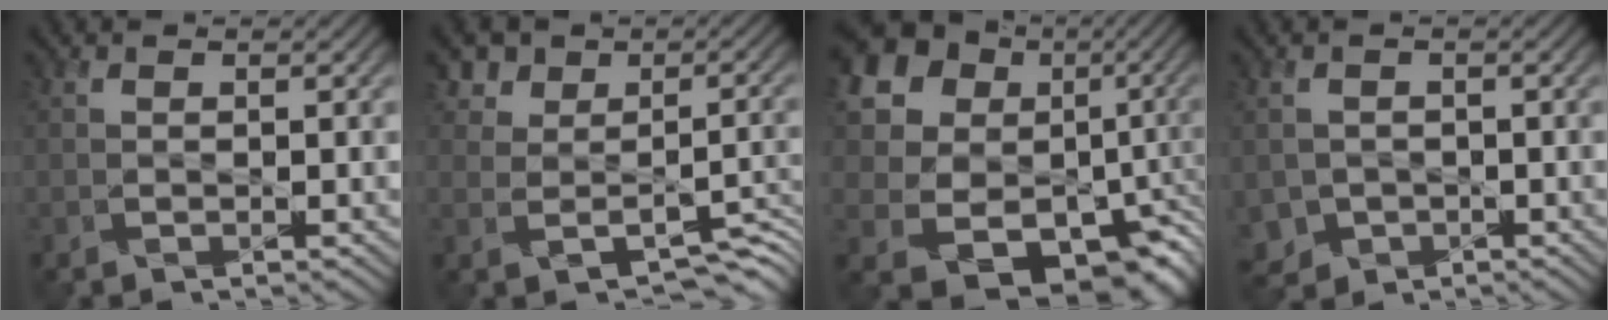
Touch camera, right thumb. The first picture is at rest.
{"total": 5.9, "force": [1.3, 4.8, 3.2], "torque": [-0.040, -0.006, 0.021]}
{"total": 18.2, "force": [-0.1, 15.5, 9.5], "torque": [-0.187, -0.009, 0.037]}
{"total": 3.2, "force": [-1.1, 3.0, 0.7], "torque": [-0.030, -0.019, -0.024]}